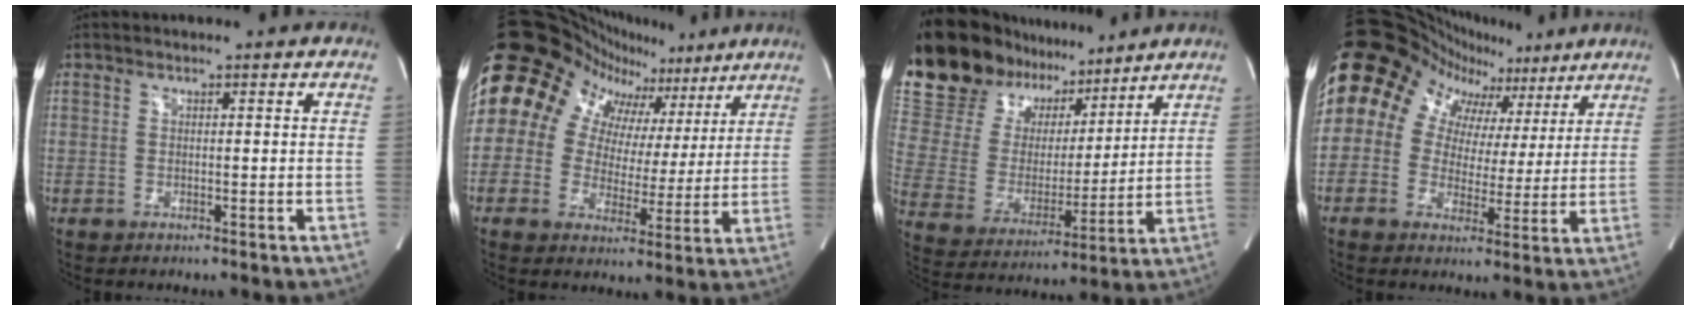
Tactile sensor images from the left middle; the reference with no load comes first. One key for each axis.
{"total": 21.9, "fx": 12.8, "fy": 15.4, "fz": 8.9, "tx": -0.175, "ty": 0.088, "tz": 0.186}
{"total": 21.1, "fx": 17.8, "fy": 9.1, "fz": 6.5, "tx": -0.141, "ty": 0.029, "tz": 0.317}
{"total": 19.2, "fx": 9.7, "fy": 14.4, "fz": 8.2, "tx": -0.154, "ty": 0.081, "tz": 0.148}